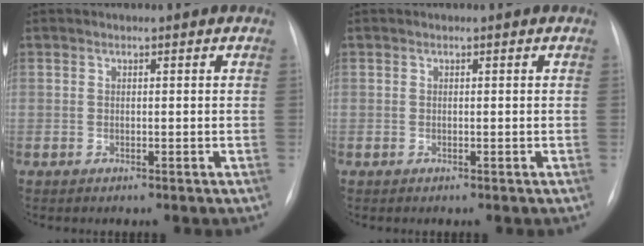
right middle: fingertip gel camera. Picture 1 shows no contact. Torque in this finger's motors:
{"motor_torque": [0.11, -0.11, 0.00, -0.11]}